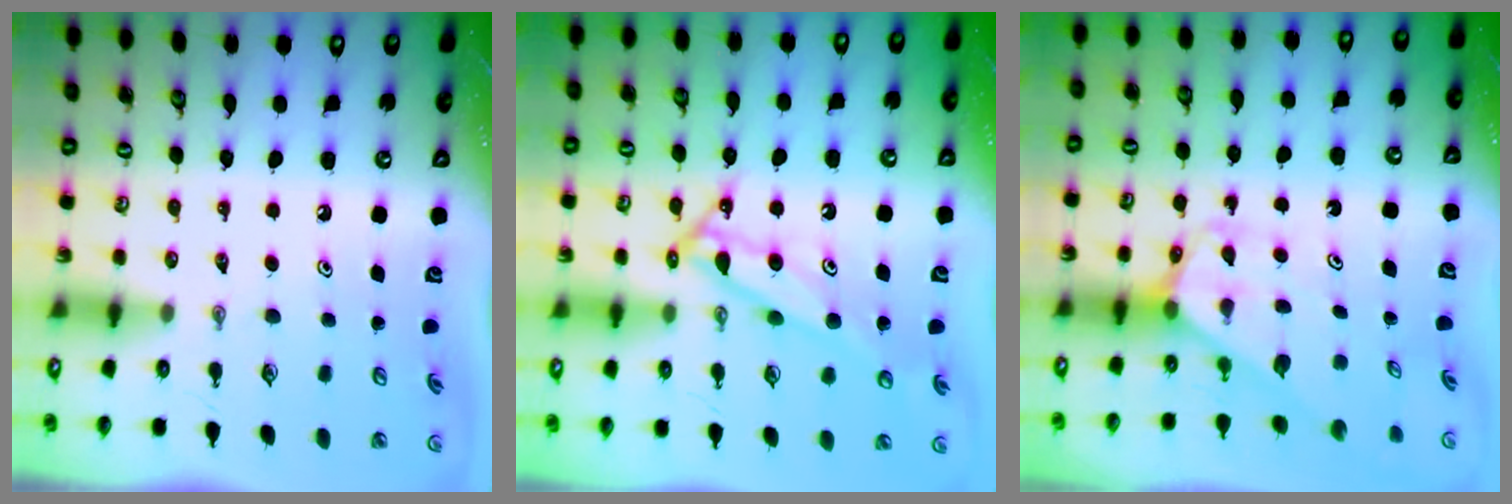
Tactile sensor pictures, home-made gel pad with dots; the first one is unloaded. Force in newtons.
{"total": 10.4, "press": 10.4, "slide": 0.3}
{"total": 2.7, "press": 2.7, "slide": 0.2}